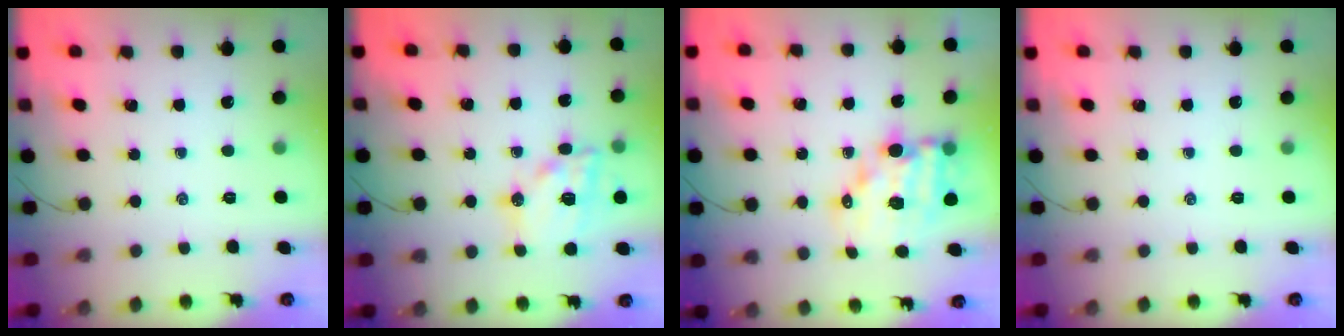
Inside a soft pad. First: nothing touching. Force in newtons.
{"total": 15.9, "press": 15.7, "slide": 2.9}
{"total": 12.0, "press": 11.7, "slide": 2.8}
{"total": 0.0}